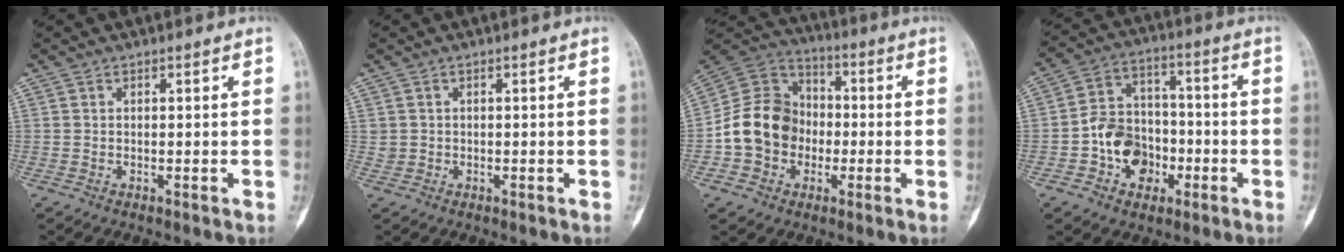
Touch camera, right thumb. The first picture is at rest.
{"total": 1.3, "force": [0.2, 1.2, 0.3], "torque": [0.000, 0.002, 0.005]}
{"total": 14.2, "force": [-2.5, 12.1, 6.9], "torque": [-0.096, 0.037, -0.054]}
{"total": 11.4, "force": [-3.6, 9.0, 6.0], "torque": [-0.060, 0.043, -0.067]}